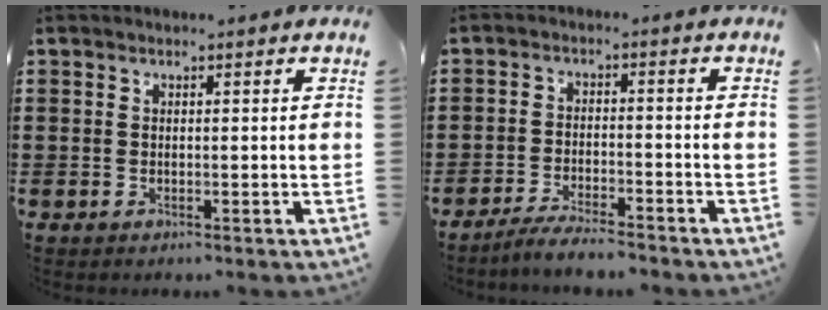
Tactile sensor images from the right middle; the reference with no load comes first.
{"total": 3.9, "force": [-3.7, 0.2, 1.2], "torque": [-0.021, 0.004, -0.075]}